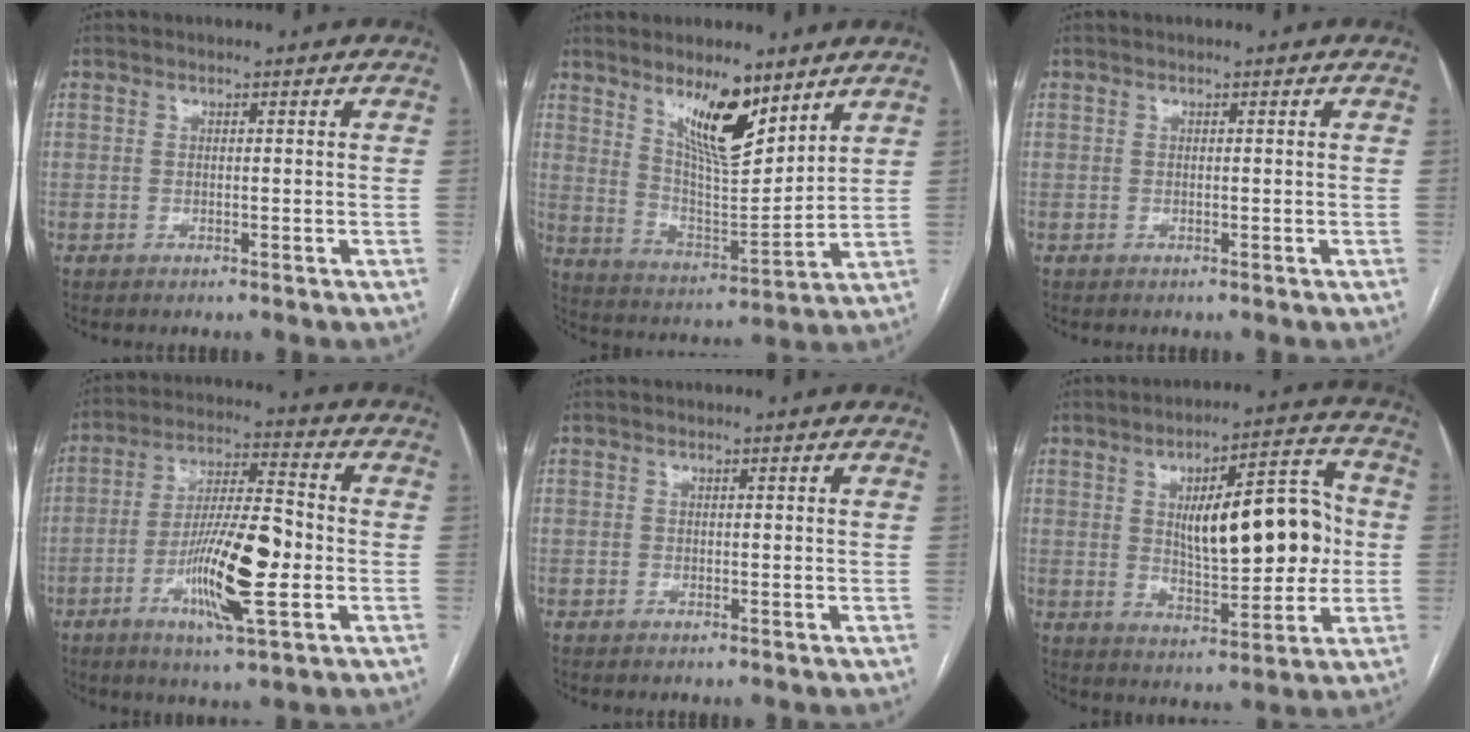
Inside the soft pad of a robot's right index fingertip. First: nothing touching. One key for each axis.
{"total": 11.8, "fx": 7.7, "fy": 3.0, "fz": 8.4, "tx": -0.149, "ty": -0.010, "tz": 0.144}
{"total": 0.0}
{"total": 14.1, "fx": -3.8, "fy": 2.2, "fz": 13.4, "tx": -0.245, "ty": -0.001, "tz": -0.065}
{"total": 0.0}
{"total": 14.6, "fx": 1.0, "fy": 4.4, "fz": 13.9, "tx": -0.204, "ty": 0.022, "tz": 0.023}